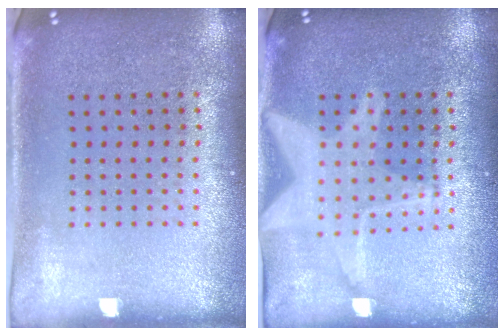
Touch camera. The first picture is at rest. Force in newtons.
{"total": 2.3, "press": 2.3, "slide": 0.3}